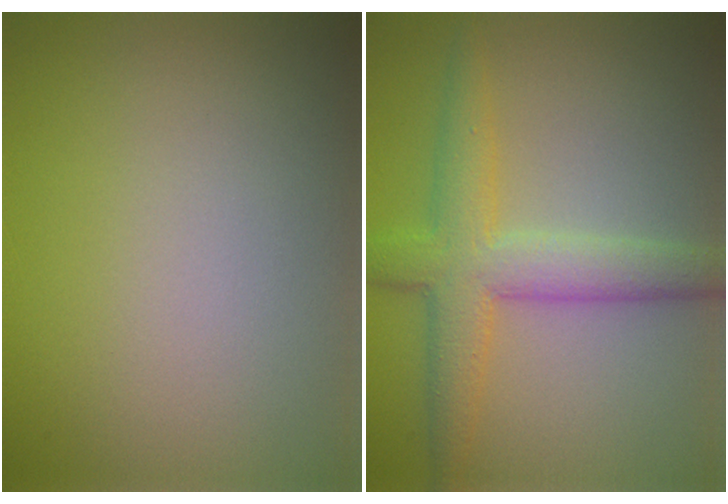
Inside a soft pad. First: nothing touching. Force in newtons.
{"total": 5.3, "press": 5.3, "slide": 0.1}